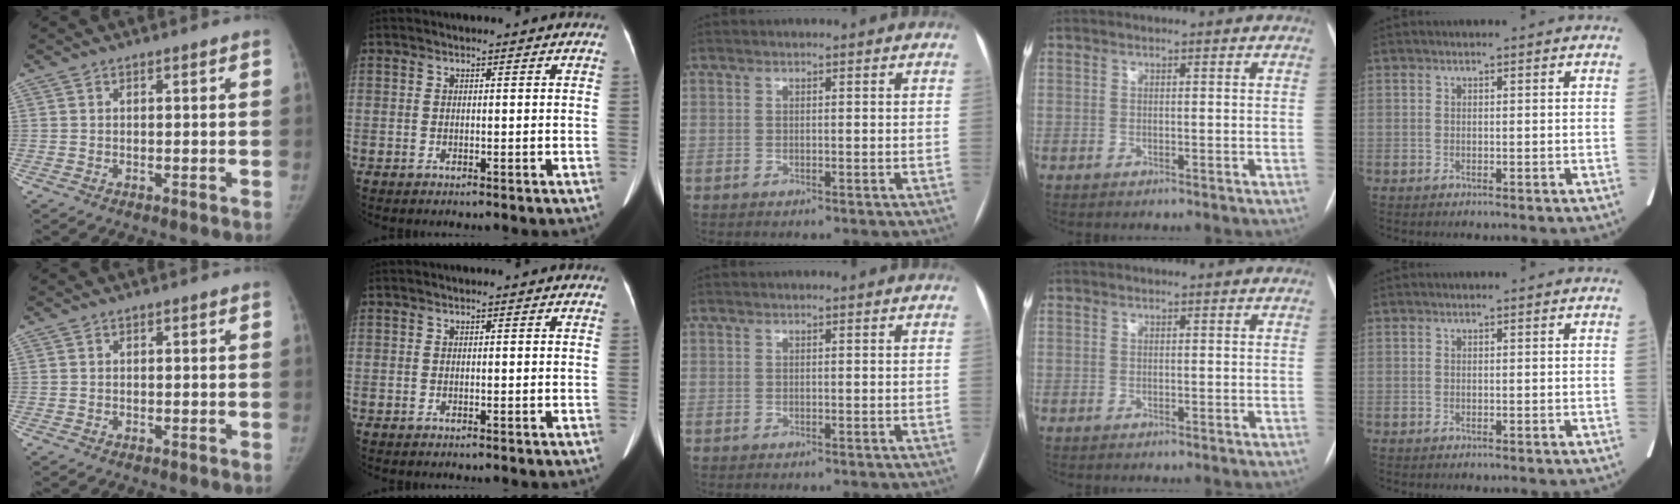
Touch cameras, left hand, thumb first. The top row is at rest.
{}